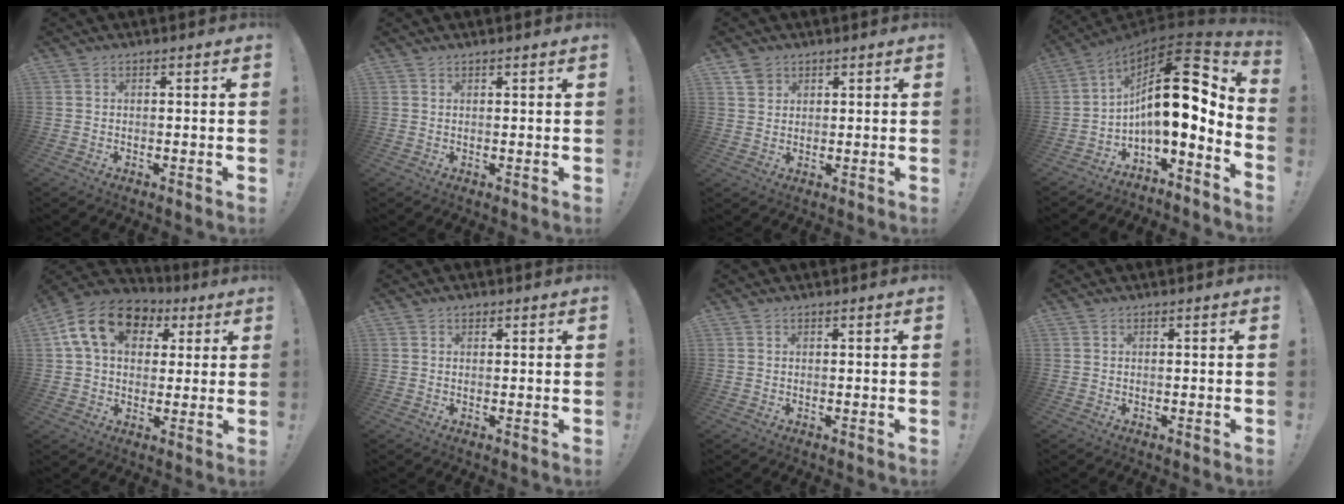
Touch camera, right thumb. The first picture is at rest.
{"total": 0.5, "force": [0.5, 0.0, 0.1], "torque": [0.003, -0.002, 0.009]}
{"total": 3.3, "force": [2.2, 2.4, 0.7], "torque": [-0.006, -0.008, 0.039]}
{"total": 18.9, "force": [3.8, 6.6, 17.3], "torque": [-0.291, -0.030, 0.061]}
{"total": 16.2, "force": [5.5, 11.5, 9.9], "torque": [-0.159, 0.000, 0.106]}
{"total": 0.8, "force": [0.5, 0.6, 0.2], "torque": [-0.001, 0.000, 0.009]}
{"total": 0.0}
{"total": 0.0}